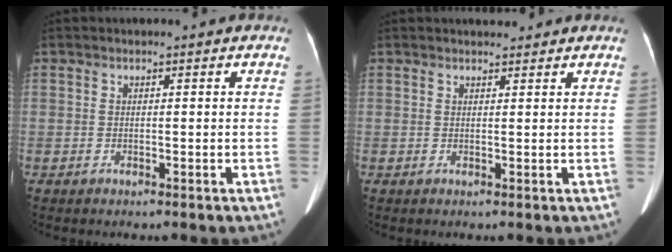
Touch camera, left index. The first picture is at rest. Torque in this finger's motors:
{"motor_torque": [0.16, -0.10, -0.02, -0.01]}